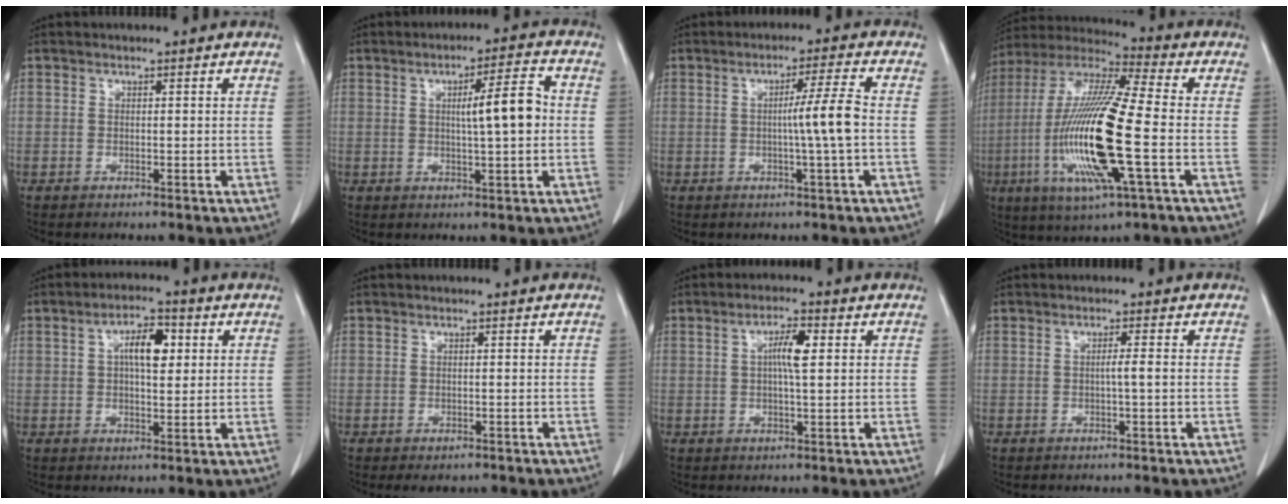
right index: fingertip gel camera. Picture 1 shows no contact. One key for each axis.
{"total": 7.1, "fx": 0.5, "fy": 0.7, "fz": 7.0, "tx": -0.106, "ty": 0.010, "tz": 0.006}
{"total": 5.6, "fx": -0.5, "fy": -1.3, "fz": 5.4, "tx": -0.087, "ty": 0.000, "tz": -0.009}
{"total": 20.0, "fx": -4.2, "fy": 1.6, "fz": 19.5, "tx": -0.414, "ty": -0.017, "tz": -0.081}
{"total": 6.3, "fx": 1.6, "fy": 2.4, "fz": 5.6, "tx": -0.099, "ty": 0.012, "tz": 0.026}
{"total": 2.3, "fx": -1.8, "fy": 1.3, "fz": 0.8, "tx": -0.006, "ty": 0.000, "tz": -0.018}
{"total": 4.5, "fx": 0.9, "fy": 0.6, "fz": 4.4, "tx": -0.080, "ty": 0.006, "tz": 0.014}
{"total": 1.7, "fx": -0.2, "fy": -0.2, "fz": 1.7, "tx": -0.030, "ty": 0.001, "tz": -0.003}